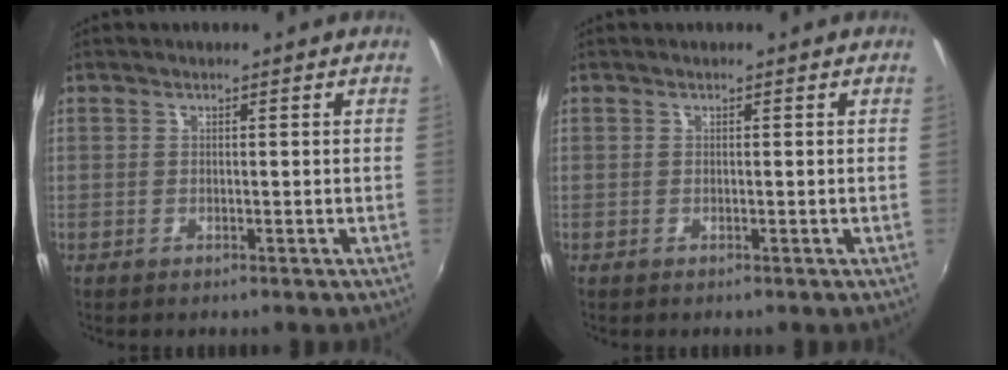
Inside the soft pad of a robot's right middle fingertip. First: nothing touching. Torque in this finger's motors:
{"motor_torque": [0.00, 0.00, 0.00, 0.00]}